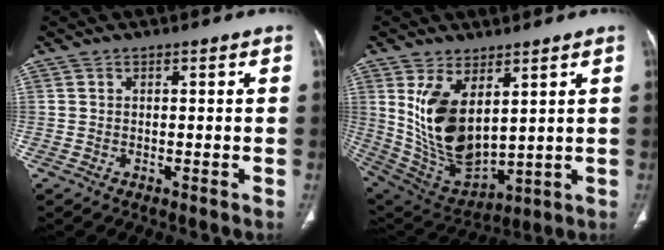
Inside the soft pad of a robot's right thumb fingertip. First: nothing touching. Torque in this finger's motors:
{"motor_torque": [1.47, 1.95, 1.76, 0.54, 0.61]}